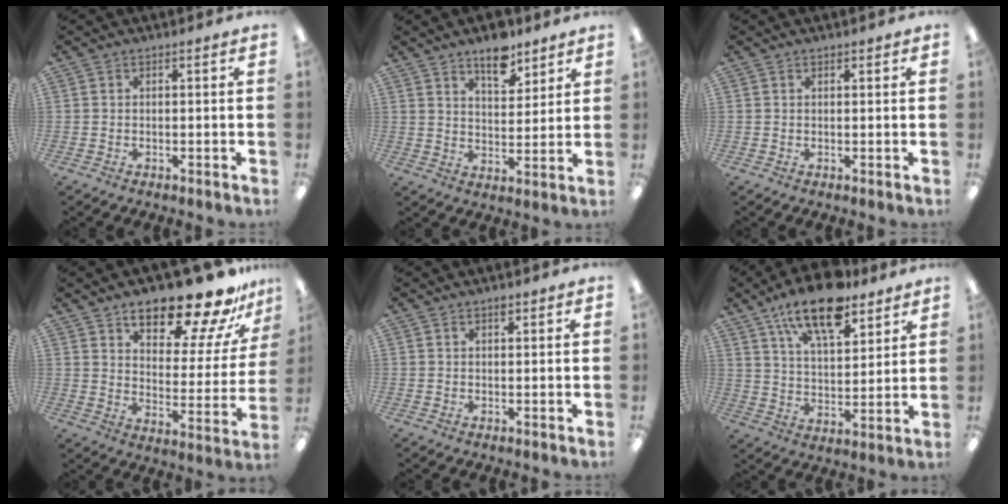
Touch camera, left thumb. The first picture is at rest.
{"total": 9.1, "force": [7.0, 4.0, 4.3], "torque": [-0.047, -0.045, 0.117]}
{"total": 0.5, "force": [0.4, 0.2, 0.2], "torque": [-0.004, 0.001, 0.008]}
{"total": 20.2, "force": [16.2, 6.0, 10.4], "torque": [-0.152, -0.116, 0.266]}
{"total": 1.3, "force": [1.0, 0.5, 0.7], "torque": [-0.008, -0.003, 0.016]}
{"total": 15.8, "force": [11.3, 6.4, 9.0], "torque": [-0.153, -0.051, 0.195]}